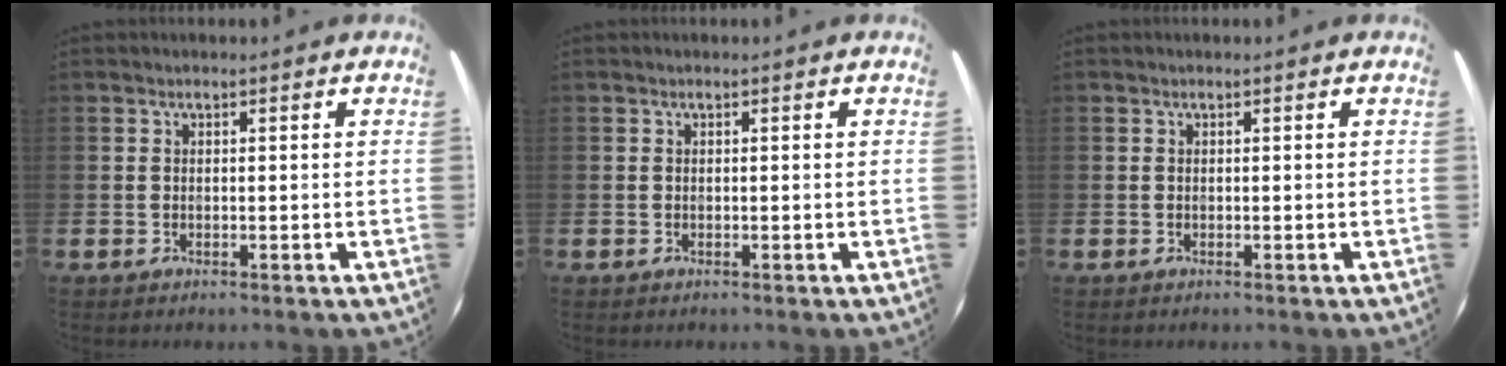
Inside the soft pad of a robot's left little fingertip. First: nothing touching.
{"total": 0.0}
{"total": 0.0}